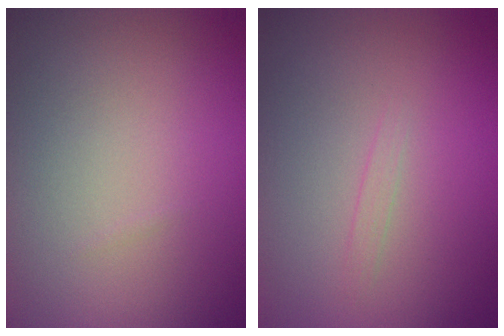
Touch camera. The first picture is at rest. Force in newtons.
{"total": 0.6, "press": 0.6, "slide": 0.1}